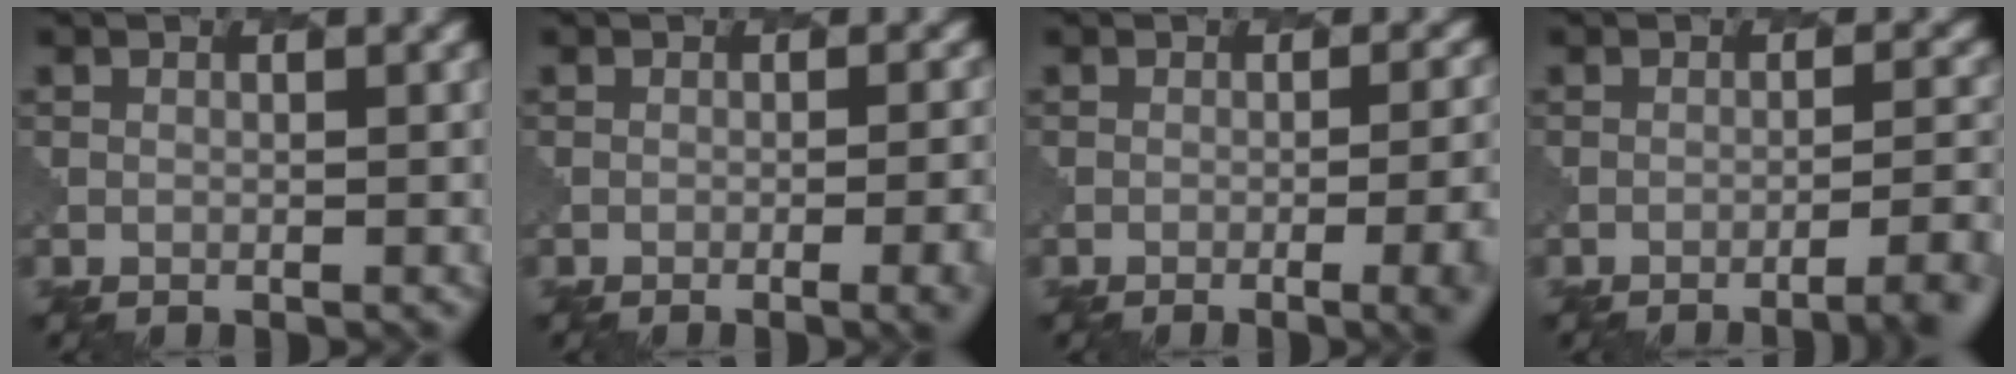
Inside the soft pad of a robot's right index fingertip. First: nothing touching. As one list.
[{"total": 6.2, "force": [-2.5, 2.6, 5.0], "torque": [-0.028, 0.011, -0.025]}, {"total": 8.7, "force": [-3.2, 3.9, 7.1], "torque": [-0.039, 0.004, -0.029]}, {"total": 4.1, "force": [-2.7, 0.9, 3.0], "torque": [-0.039, 0.006, -0.045]}]